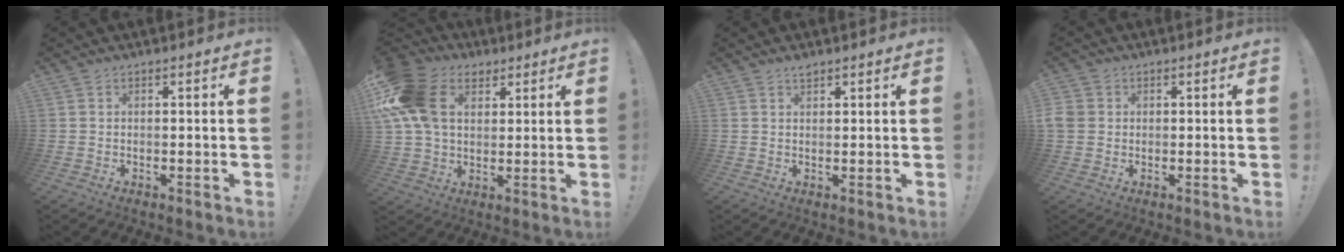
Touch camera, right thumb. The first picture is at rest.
{"total": 18.7, "force": [6.4, 13.2, 11.5], "torque": [-0.225, -0.007, 0.123]}
{"total": 1.5, "force": [1.3, 0.4, 0.5], "torque": [-0.002, -0.006, 0.023]}
{"total": 3.5, "force": [0.5, 3.2, 1.3], "torque": [-0.029, 0.002, 0.010]}